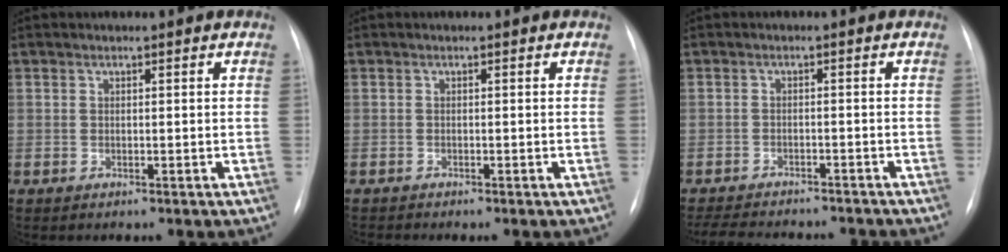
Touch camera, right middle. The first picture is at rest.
{"total": 0.8, "force": [-0.7, -0.4, 0.0], "torque": [0.001, -0.001, -0.012]}
{"total": 13.6, "force": [-12.4, 2.9, 4.9], "torque": [-0.099, -0.007, -0.163]}